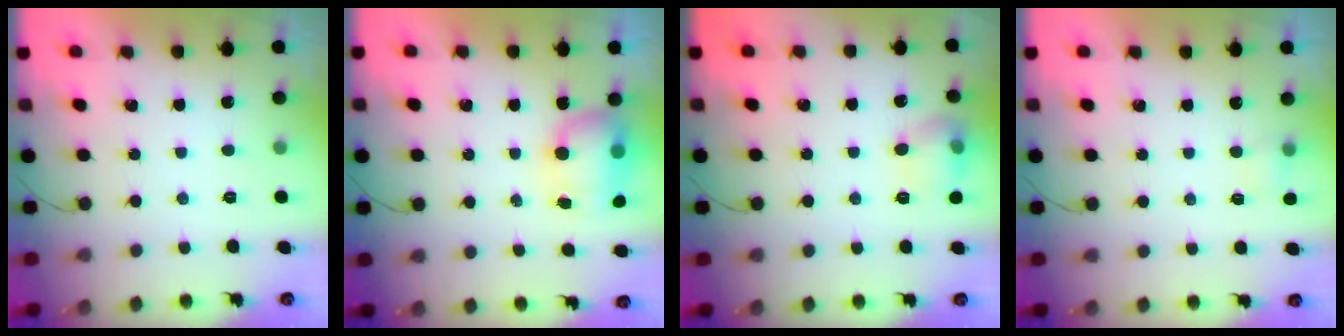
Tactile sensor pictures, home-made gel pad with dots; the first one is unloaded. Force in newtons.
{"total": 7.9, "press": 7.8, "slide": 1.2}
{"total": 9.1, "press": 9.1, "slide": 1.0}
{"total": 2.6, "press": 2.5, "slide": 0.7}